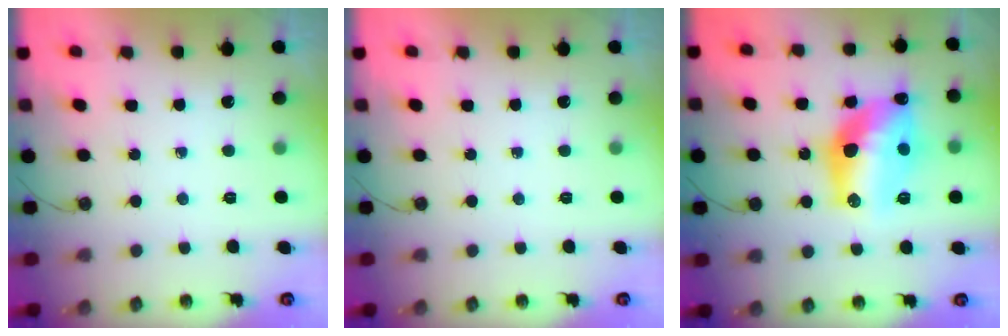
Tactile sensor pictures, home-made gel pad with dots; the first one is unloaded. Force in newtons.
{"total": 0.0}
{"total": 16.3, "press": 16.2, "slide": 1.5}